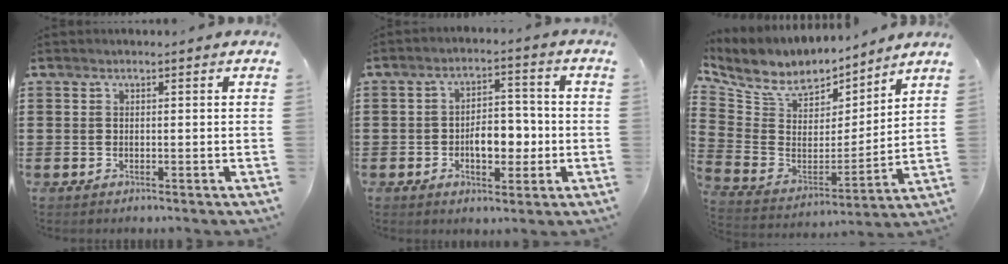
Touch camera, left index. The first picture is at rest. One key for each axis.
{"total": 6.3, "fx": -1.4, "fy": 3.6, "fz": 4.9, "tx": -0.067, "ty": 0.001, "tz": -0.033}
{"total": 7.6, "fx": 6.0, "fy": 4.0, "fz": 2.4, "tx": -0.086, "ty": -0.036, "tz": 0.106}